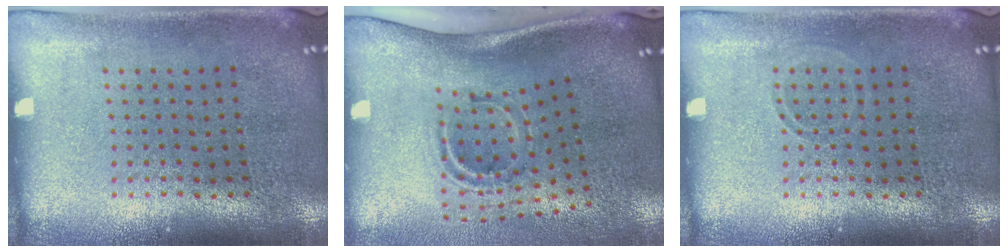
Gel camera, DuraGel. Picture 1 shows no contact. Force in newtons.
{"total": 2.2, "press": 1.2, "slide": 1.8}
{"total": 0.7, "press": 0.6, "slide": 0.3}